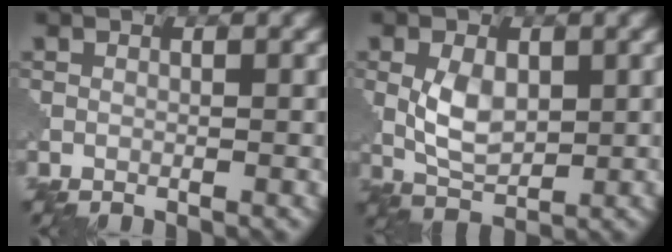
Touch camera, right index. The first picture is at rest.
{"total": 3.7, "force": [0.8, 2.3, 2.7], "torque": [-0.062, 0.000, 0.020]}